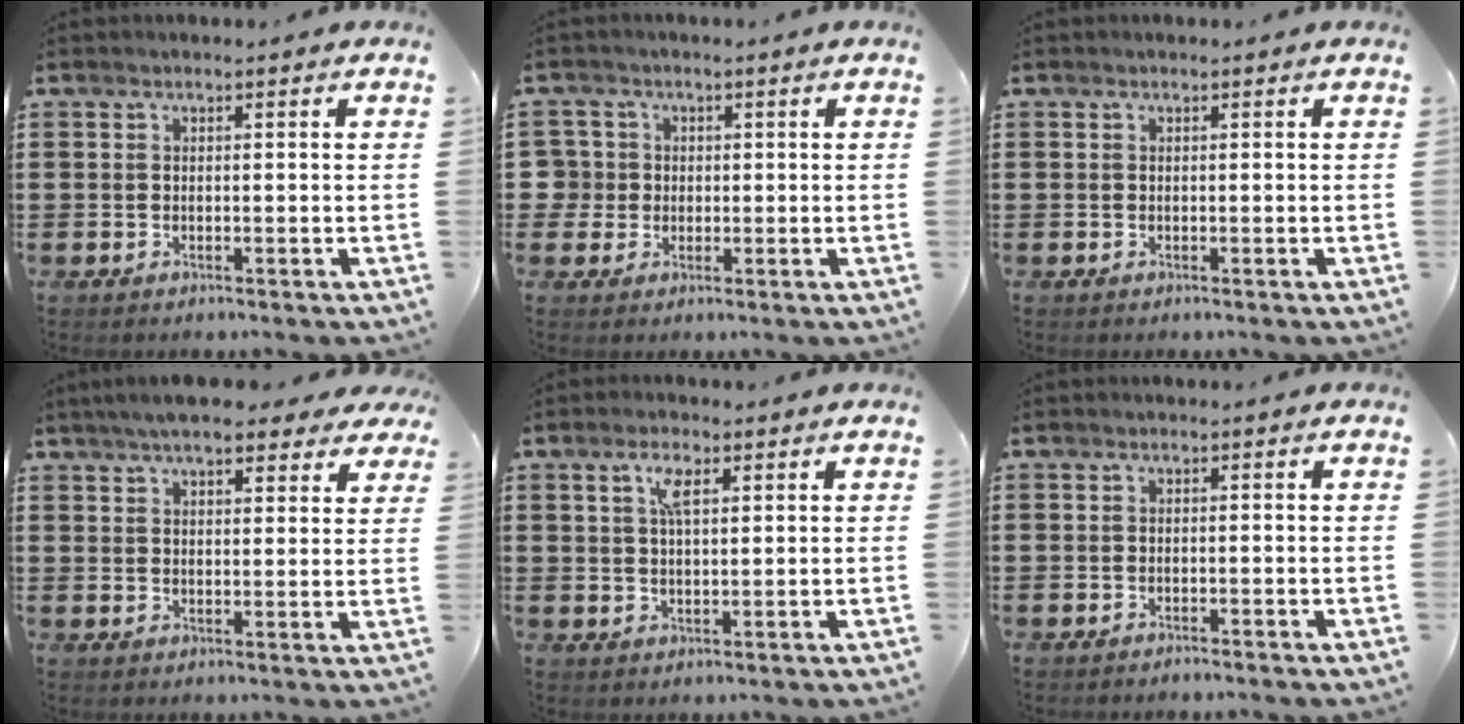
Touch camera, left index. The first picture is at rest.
{"total": 3.5, "force": [0.0, 3.5, 0.2], "torque": [-0.030, 0.007, -0.005]}
{"total": 0.0}
{"total": 6.4, "force": [5.4, 1.4, 3.2], "torque": [-0.069, -0.004, 0.096]}
{"total": 3.6, "force": [1.6, 1.4, 2.9], "torque": [-0.066, 0.008, 0.026]}
{"total": 0.8, "force": [-0.8, 0.0, 0.1], "torque": [-0.006, 0.000, -0.017]}